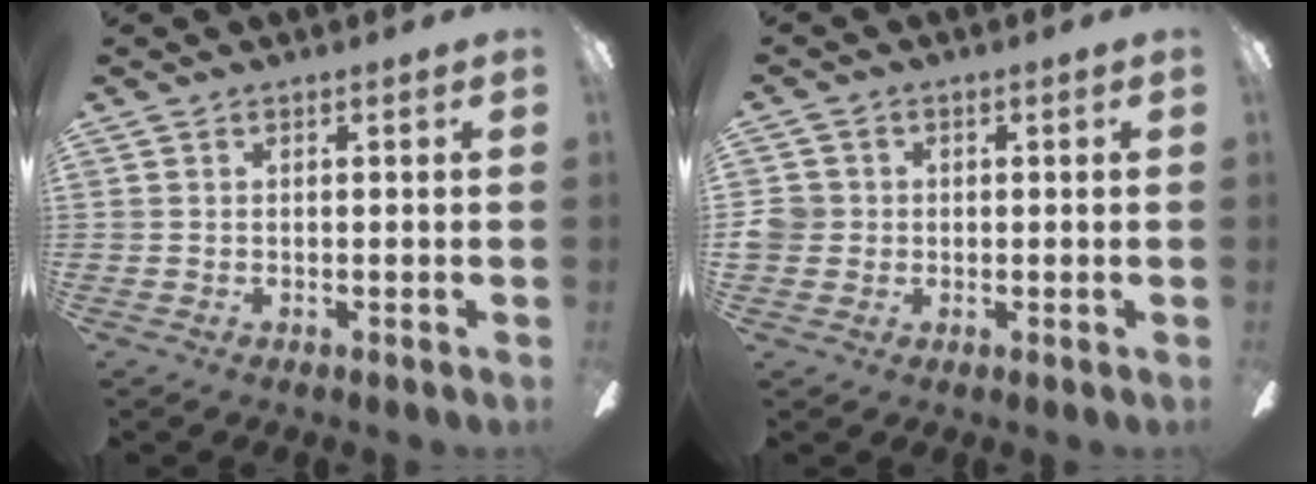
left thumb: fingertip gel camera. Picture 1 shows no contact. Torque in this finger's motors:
{"motor_torque": [-0.10, 0.11, 0.01, -0.01, 0.00]}